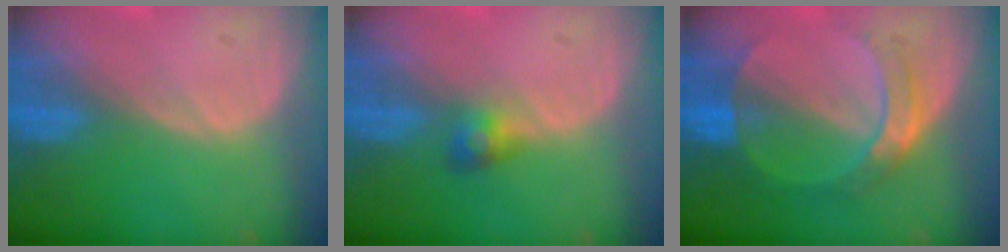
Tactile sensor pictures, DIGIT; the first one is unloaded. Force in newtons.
{"total": 2.5, "press": 2.5, "slide": 0.2}
{"total": 7.1, "press": 6.4, "slide": 3.1}